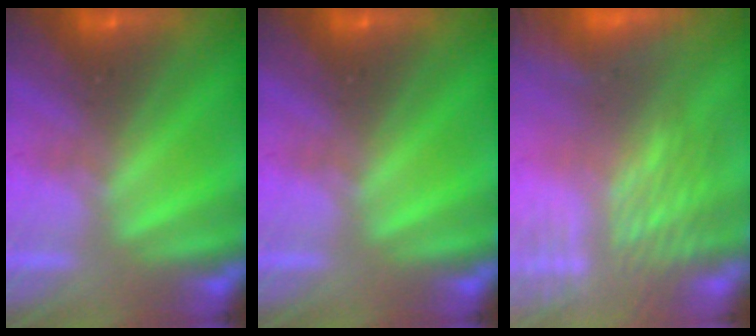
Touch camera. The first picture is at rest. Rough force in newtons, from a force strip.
{"total": 0.0}
{"total": 9.6}